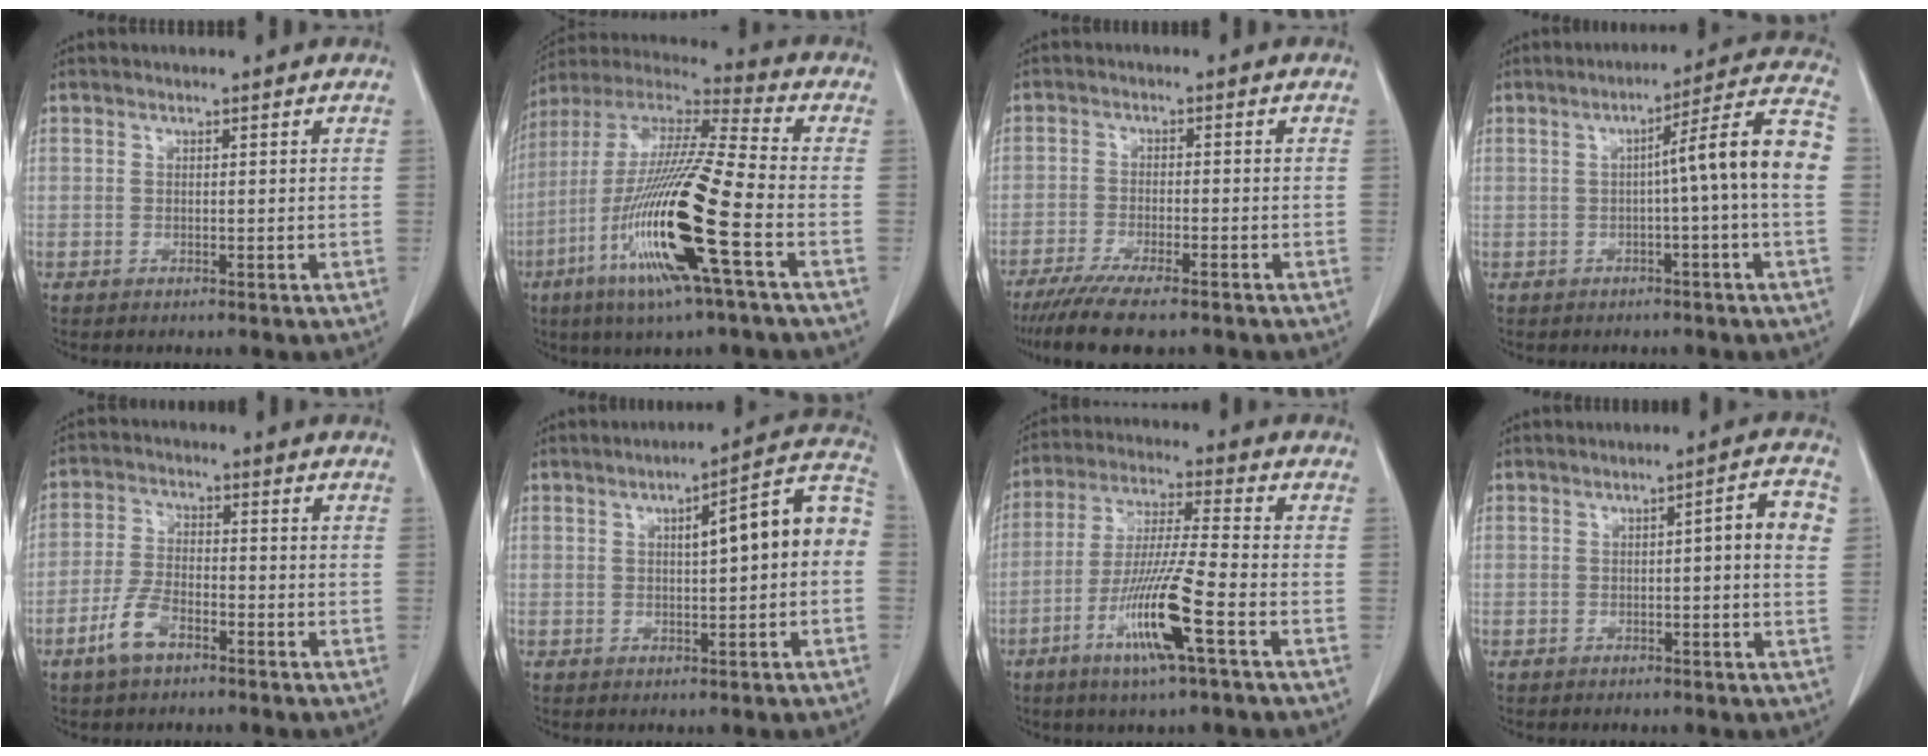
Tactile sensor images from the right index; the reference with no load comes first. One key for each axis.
{"total": 21.1, "fx": -7.3, "fy": 0.6, "fz": 19.8, "tx": -0.419, "ty": -0.031, "tz": -0.144}
{"total": 10.0, "fx": -8.0, "fy": 1.4, "fz": 5.8, "tx": -0.087, "ty": -0.021, "tz": -0.126}
{"total": 10.1, "fx": -0.7, "fy": -1.2, "fz": 10.0, "tx": -0.133, "ty": 0.022, "tz": -0.013}
{"total": 5.9, "fx": -3.6, "fy": 2.4, "fz": 4.1, "tx": -0.094, "ty": 0.000, "tz": -0.072}
{"total": 10.6, "fx": 0.9, "fy": 1.7, "fz": 10.4, "tx": -0.138, "ty": 0.037, "tz": 0.007}
{"total": 12.5, "fx": -5.3, "fy": -0.3, "fz": 11.3, "tx": -0.224, "ty": -0.017, "tz": -0.102}
{"total": 5.2, "fx": 0.6, "fy": 0.6, "fz": 5.2, "tx": -0.065, "ty": 0.013, "tz": 0.002}